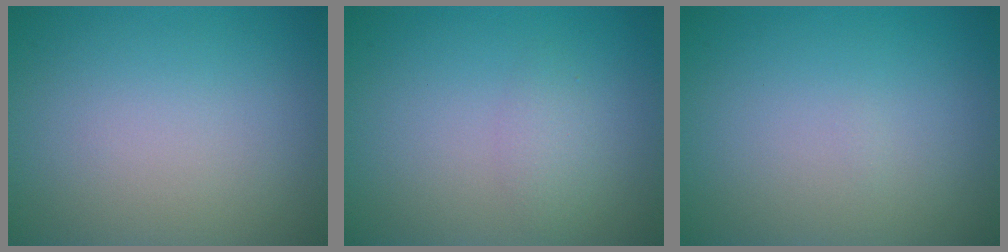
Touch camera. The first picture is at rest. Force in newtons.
{"total": 1.4, "press": 1.4, "slide": 0.1}
{"total": 0.0}